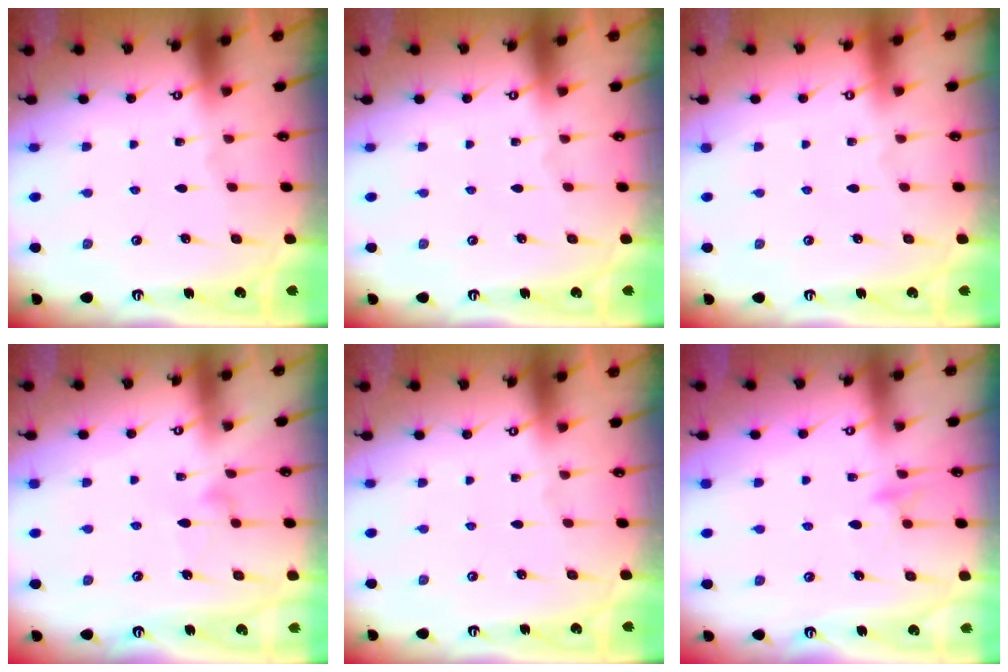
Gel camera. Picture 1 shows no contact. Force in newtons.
{"total": 0.0}
{"total": 3.8, "press": 3.8, "slide": 0.1}
{"total": 7.7, "press": 7.7, "slide": 0.5}
{"total": 0.0}
{"total": 8.3, "press": 8.3, "slide": 0.9}